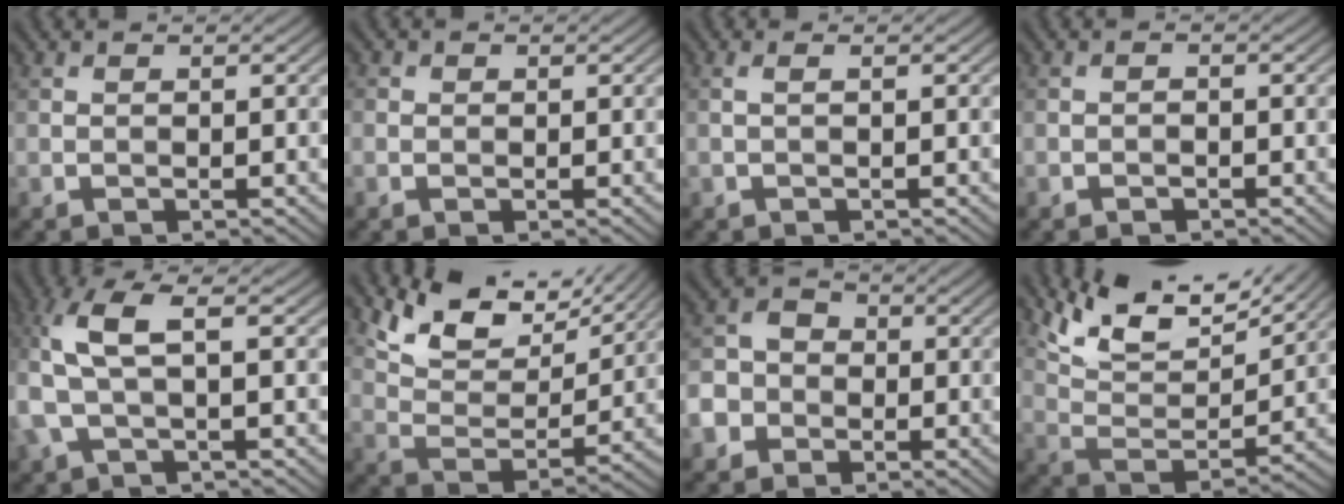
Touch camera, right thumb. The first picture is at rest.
{"total": 1.2, "force": [0.2, 1.1, 0.3], "torque": [-0.003, -0.002, -0.003]}
{"total": 0.9, "force": [-0.1, 0.1, 0.9], "torque": [-0.018, 0.003, -0.003]}
{"total": 0.8, "force": [-0.6, 0.4, 0.2], "torque": [-0.002, 0.002, -0.013]}
{"total": 7.5, "force": [1.1, 3.0, 6.7], "torque": [-0.168, 0.013, 0.012]}
{"total": 9.8, "force": [7.4, 3.8, 5.1], "torque": [-0.112, -0.005, 0.134]}
{"total": 6.0, "force": [-2.4, 5.1, 2.1], "torque": [-0.046, -0.004, -0.061]}
{"total": 10.9, "force": [8.6, 3.2, 5.9], "torque": [-0.136, -0.006, 0.149]}